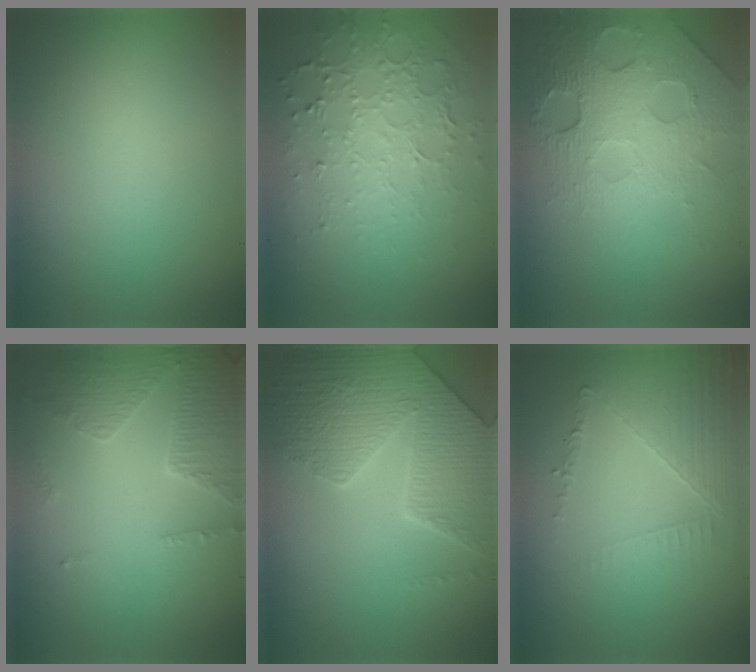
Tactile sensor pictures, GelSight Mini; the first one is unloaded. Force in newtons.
{"total": 4.9, "press": 3.3, "slide": 3.6}
{"total": 7.9, "press": 5.3, "slide": 5.8}
{"total": 4.4, "press": 3.3, "slide": 2.9}
{"total": 6.0, "press": 5.3, "slide": 2.9}
{"total": 3.7, "press": 3.1, "slide": 2.0}